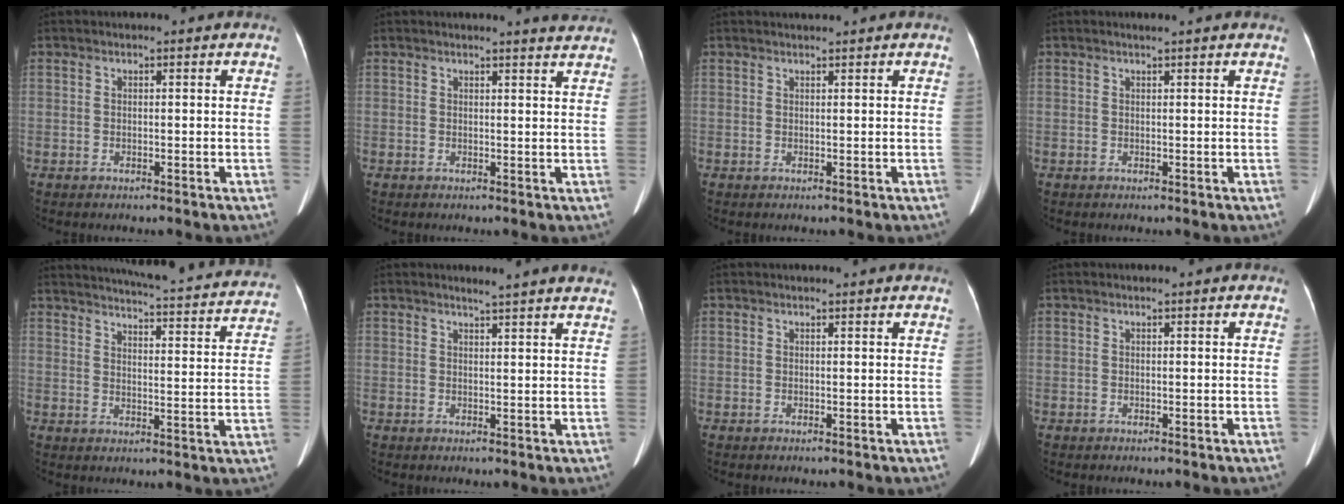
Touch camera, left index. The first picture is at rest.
{"total": 4.0, "force": [3.9, -0.3, 1.0], "torque": [-0.016, -0.007, 0.027]}
{"total": 1.1, "force": [1.0, -0.3, 0.2], "torque": [-0.006, 0.009, 0.023]}
{"total": 1.2, "force": [1.0, -0.2, 0.5], "torque": [-0.012, 0.009, 0.019]}
{"total": 26.6, "force": [24.6, 3.3, 9.6], "torque": [-0.148, -0.050, 0.294]}
{"total": 8.0, "force": [7.4, -0.3, 3.1], "torque": [-0.038, 0.002, 0.069]}
{"total": 2.3, "force": [2.2, 0.0, 0.6], "torque": [-0.010, 0.013, 0.025]}
{"total": 0.0}